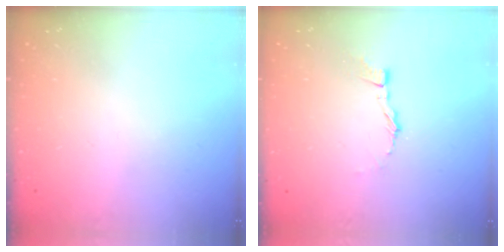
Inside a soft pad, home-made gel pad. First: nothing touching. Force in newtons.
{"total": 3.3, "press": 3.3, "slide": 0.4}